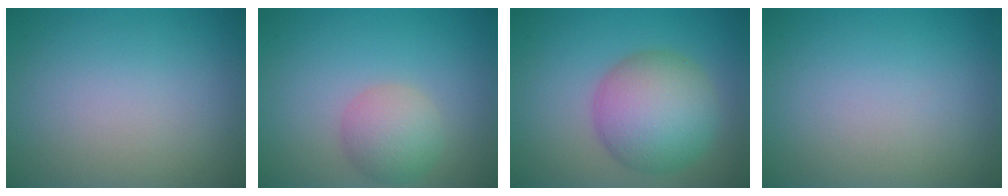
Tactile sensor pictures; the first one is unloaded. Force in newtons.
{"total": 3.4, "press": 3.4, "slide": 0.2}
{"total": 7.6, "press": 7.6, "slide": 0.4}
{"total": 0.0}